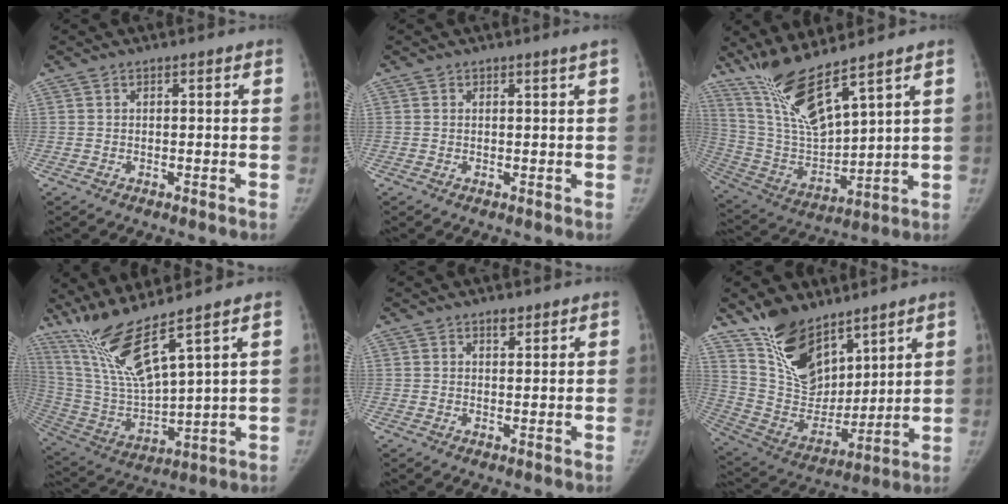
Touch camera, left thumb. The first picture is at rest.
{"total": 0.7, "force": [0.5, -0.2, 0.5], "torque": [-0.012, -0.006, 0.009]}
{"total": 13.5, "force": [10.2, 1.8, 8.6], "torque": [-0.163, -0.060, 0.221]}
{"total": 13.4, "force": [9.7, 0.4, 9.2], "torque": [-0.191, -0.057, 0.211]}
{"total": 1.7, "force": [1.2, 0.7, 0.9], "torque": [-0.008, -0.007, 0.019]}
{"total": 16.9, "force": [11.9, 9.0, 7.9], "torque": [-0.095, -0.067, 0.236]}